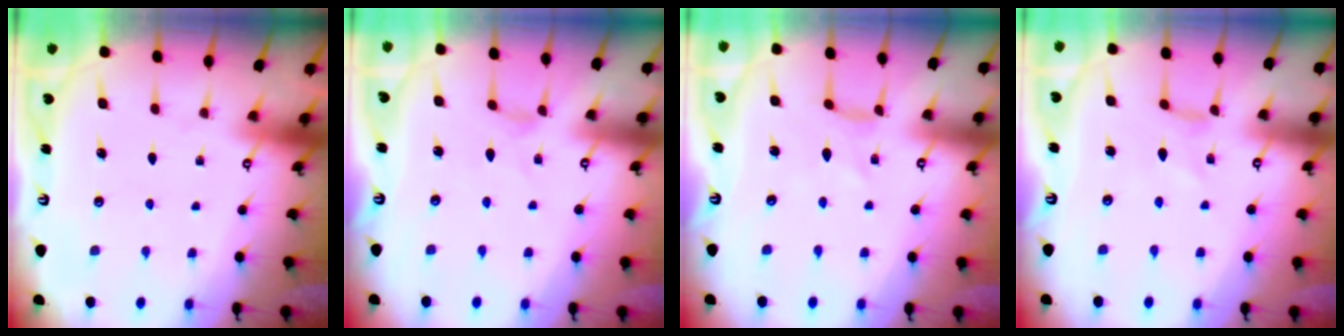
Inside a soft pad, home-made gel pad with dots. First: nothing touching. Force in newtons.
{"total": 0.0}
{"total": 0.0}
{"total": 0.0}